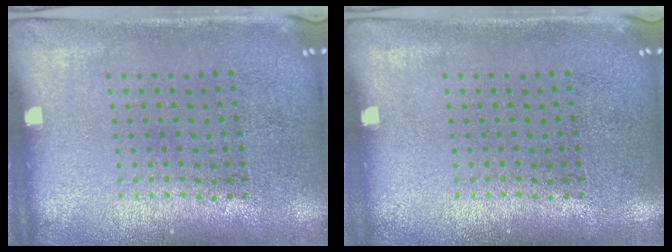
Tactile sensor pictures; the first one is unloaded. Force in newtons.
{"total": 0.0}